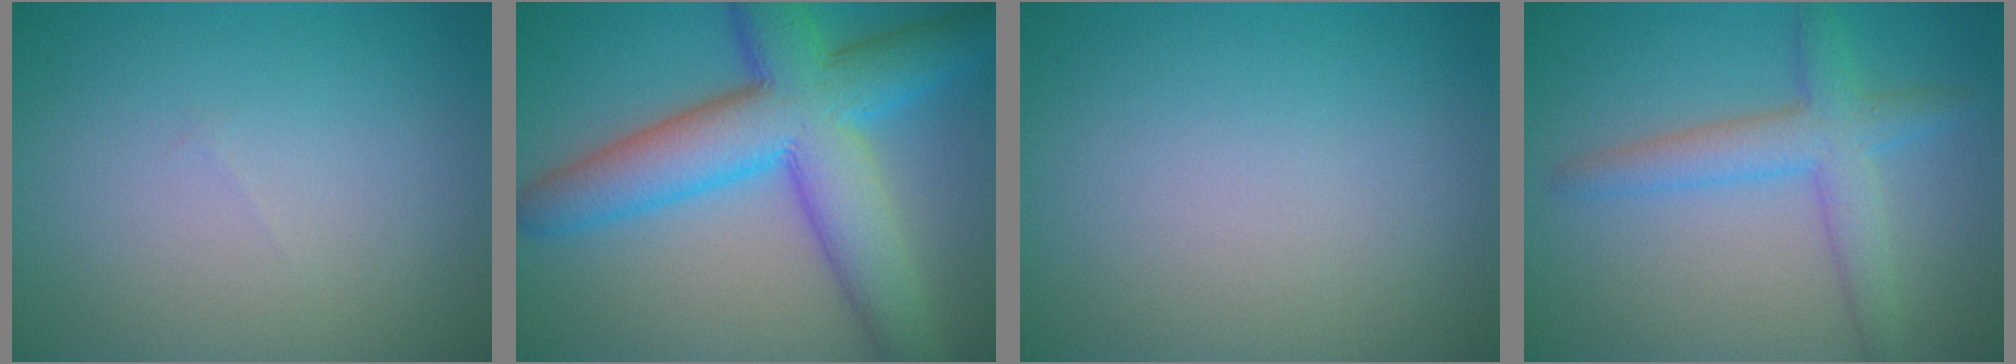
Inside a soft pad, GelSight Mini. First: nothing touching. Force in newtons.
{"total": 10.9, "press": 10.9, "slide": 0.2}
{"total": 0.0}
{"total": 4.0, "press": 4.0, "slide": 0.3}